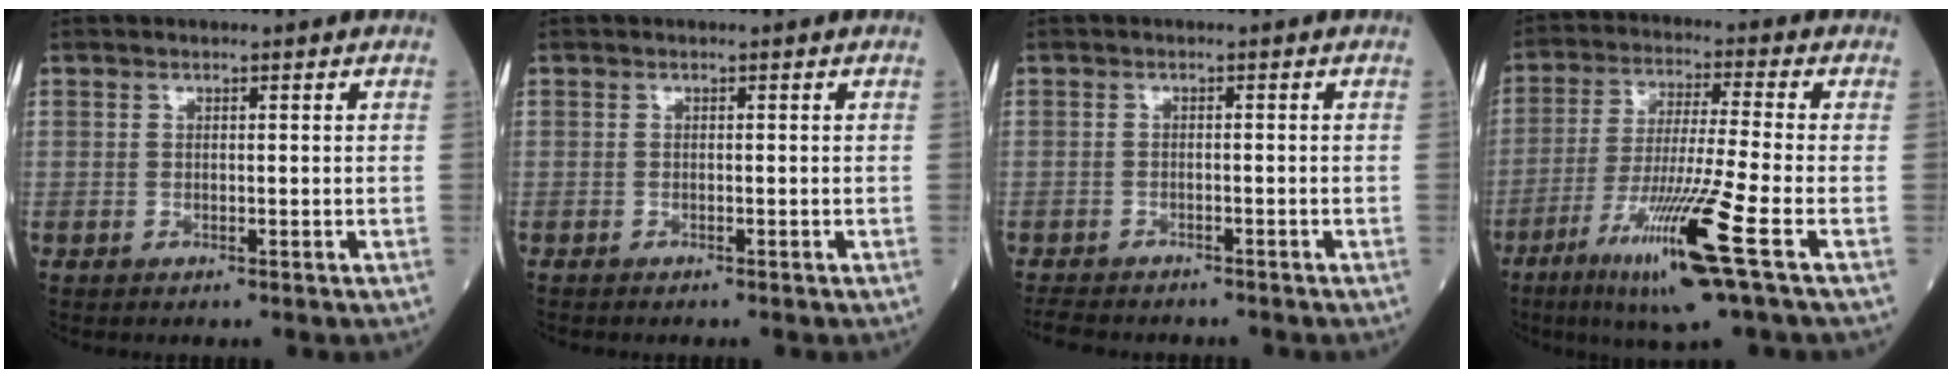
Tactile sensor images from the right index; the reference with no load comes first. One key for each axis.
{"total": 0.7, "fx": -0.7, "fy": 0.1, "fz": 0.3, "tx": -0.007, "ty": -0.002, "tz": -0.010}
{"total": 5.5, "fx": -4.9, "fy": 1.6, "fz": 1.9, "tx": -0.034, "ty": -0.010, "tz": -0.073}
{"total": 13.9, "fx": -6.3, "fy": -1.2, "fz": 12.3, "tx": -0.242, "ty": -0.034, "tz": -0.117}